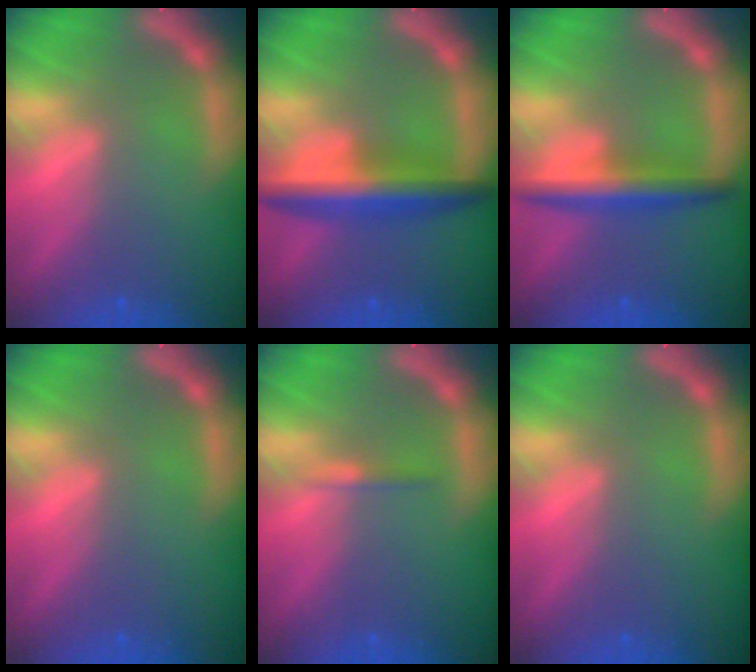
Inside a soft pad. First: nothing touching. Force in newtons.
{"total": 6.0}
{"total": 4.5}
{"total": 0.0}
{"total": 0.9}
{"total": 0.0}